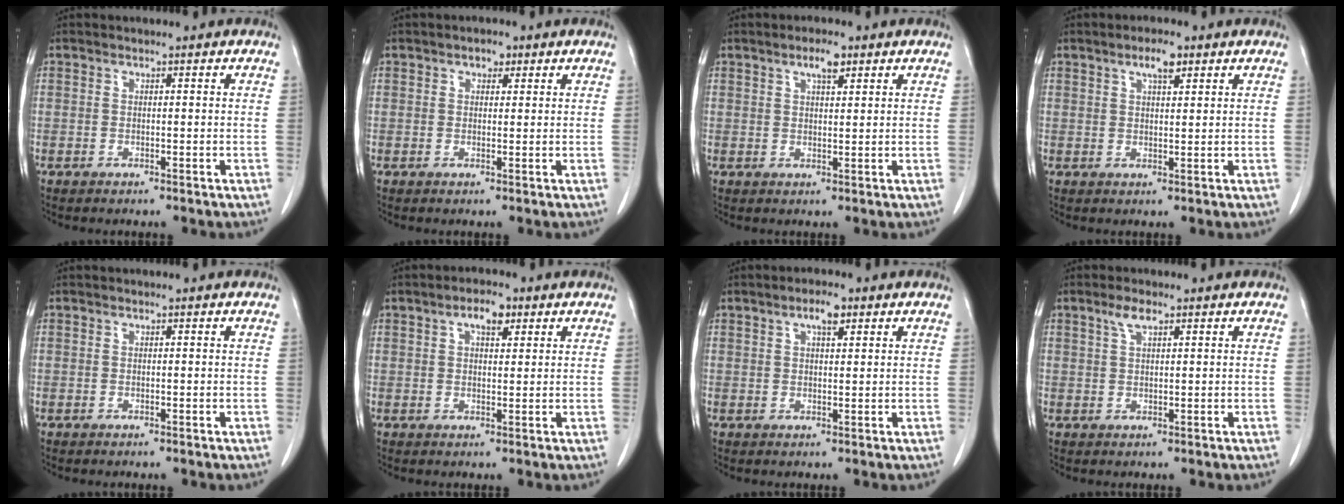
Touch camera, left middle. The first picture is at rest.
{"total": 1.7, "force": [1.0, 1.0, 0.9], "torque": [-0.017, 0.005, 0.014]}
{"total": 3.2, "force": [1.9, 0.8, 2.4], "torque": [-0.045, 0.003, 0.033]}
{"total": 3.4, "force": [2.1, 0.9, 2.6], "torque": [-0.050, 0.004, 0.035]}
{"total": 0.0}
{"total": 3.8, "force": [1.9, 1.6, 2.8], "torque": [-0.050, 0.008, 0.030]}
{"total": 3.1, "force": [1.7, 0.9, 2.5], "torque": [-0.046, 0.005, 0.028]}
{"total": 2.4, "force": [1.5, 0.6, 1.7], "torque": [-0.041, 0.007, 0.032]}